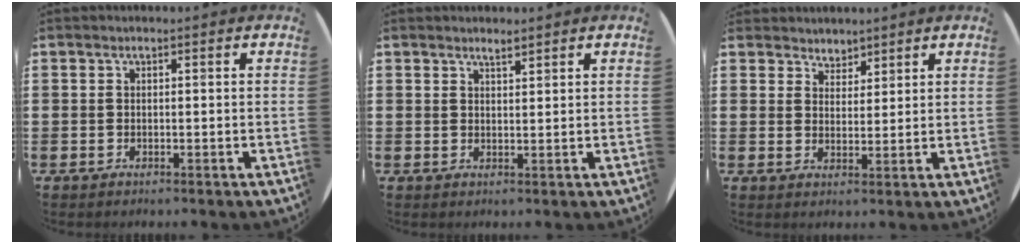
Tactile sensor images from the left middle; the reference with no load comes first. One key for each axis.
{"total": 1.6, "fx": 1.6, "fy": 0.1, "fz": 0.3, "tx": -0.006, "ty": 0.001, "tz": 0.029}
{"total": 3.1, "fx": 2.9, "fy": 1.1, "fz": -0.4, "tx": 0.000, "ty": -0.004, "tz": 0.055}